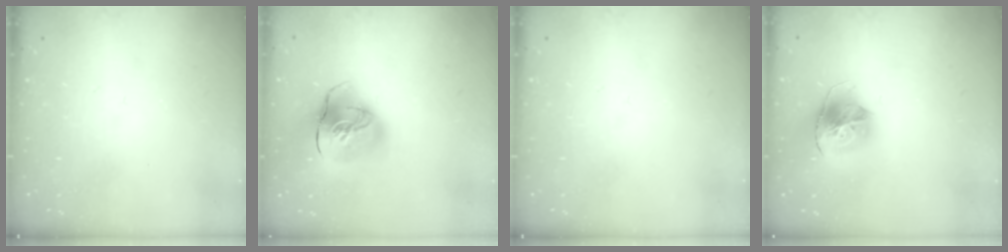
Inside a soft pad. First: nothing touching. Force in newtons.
{"total": 16.5, "press": 16.4, "slide": 2.3}
{"total": 0.0}
{"total": 15.6, "press": 15.5, "slide": 1.6}